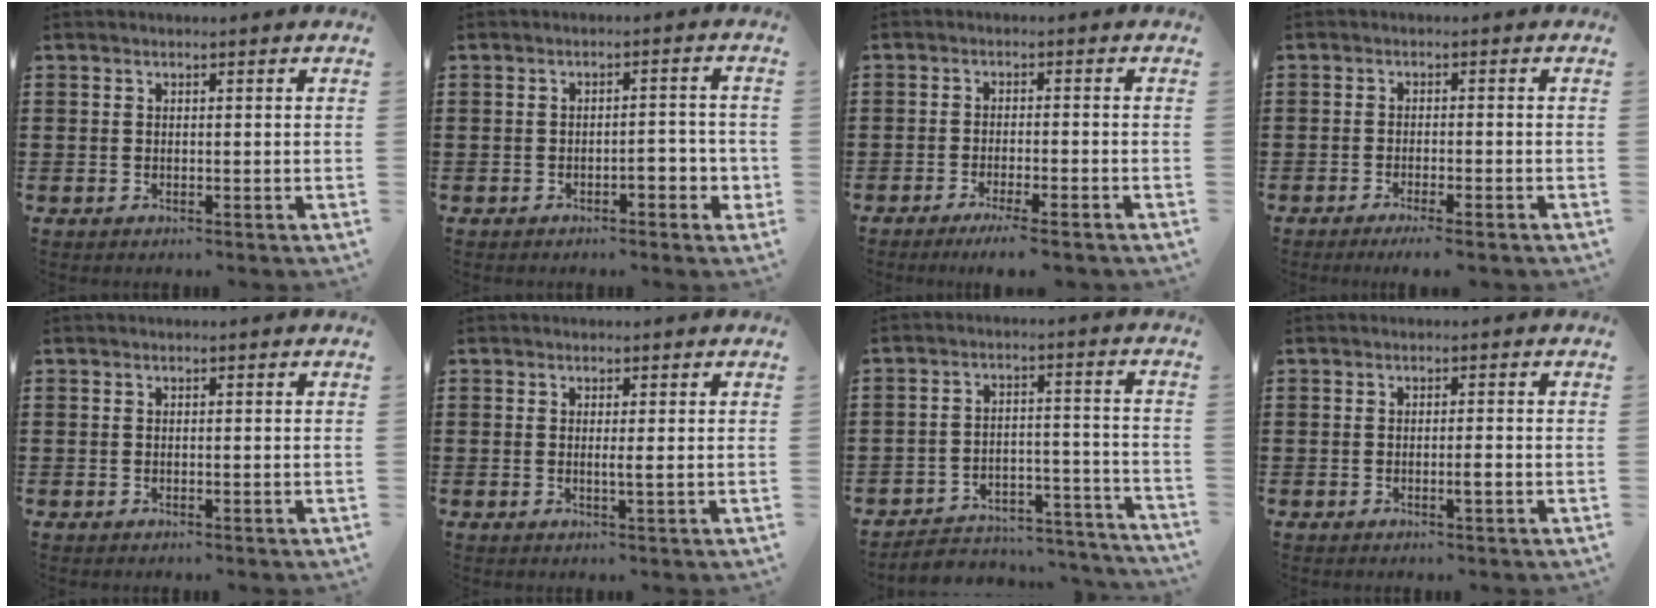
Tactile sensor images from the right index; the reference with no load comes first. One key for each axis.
{"total": 3.4, "fx": -1.4, "fy": 1.3, "fz": 2.8, "tx": -0.039, "ty": 0.002, "tz": -0.027}
{"total": 3.2, "fx": -2.5, "fy": -0.2, "fz": 1.9, "tx": -0.038, "ty": -0.006, "tz": -0.048}
{"total": 2.0, "fx": -1.6, "fy": -0.2, "fz": 1.1, "tx": -0.019, "ty": 0.000, "tz": -0.030}
{"total": 0.0}
{"total": 1.3, "fx": 0.1, "fy": -0.2, "fz": 1.2, "tx": -0.024, "ty": -0.003, "tz": 0.000}
{"total": 4.2, "fx": -4.0, "fy": 0.9, "fz": 0.9, "tx": -0.020, "ty": 0.003, "tz": -0.083}
{"total": 1.5, "fx": -0.5, "fy": 0.1, "fz": 1.3, "tx": -0.023, "ty": -0.002, "tz": -0.010}